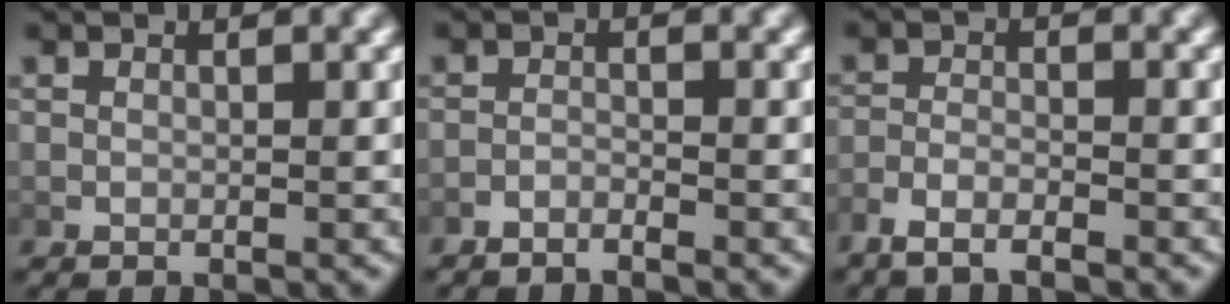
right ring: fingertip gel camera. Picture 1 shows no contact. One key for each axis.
{"total": 2.2, "fx": -2.2, "fy": 0.2, "fz": 0.1, "tx": -0.004, "ty": -0.006, "tz": -0.039}
{"total": 3.0, "fx": -2.6, "fy": 0.8, "fz": 1.3, "tx": -0.022, "ty": -0.002, "tz": -0.048}